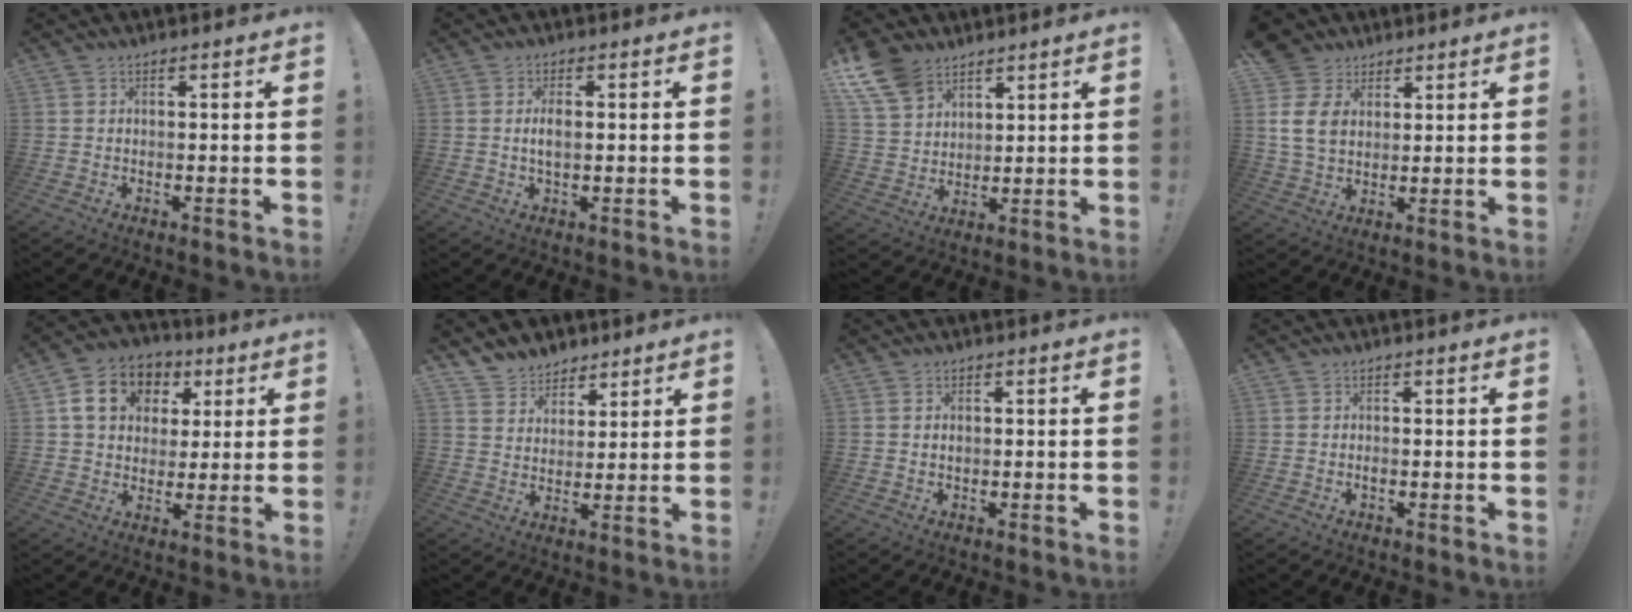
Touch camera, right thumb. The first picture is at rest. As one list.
[{"total": 3.3, "force": [-0.1, 1.3, 3.0], "torque": [-0.046, 0.001, -0.005]}, {"total": 11.6, "force": [7.9, 7.1, 4.7], "torque": [-0.102, -0.041, 0.155]}, {"total": 12.2, "force": [4.3, 9.6, 6.1], "torque": [-0.115, -0.019, 0.088]}, {"total": 13.8, "force": [4.6, 11.1, 6.8], "torque": [-0.093, -0.007, 0.092]}, {"total": 7.1, "force": [5.4, 4.6, 0.1], "torque": [-0.009, -0.050, 0.108]}, {"total": 1.0, "force": [0.2, 0.9, 0.4], "torque": [-0.004, 0.001, 0.001]}, {"total": 2.3, "force": [0.5, 2.2, 0.3], "torque": [0.004, -0.008, 0.008]}]